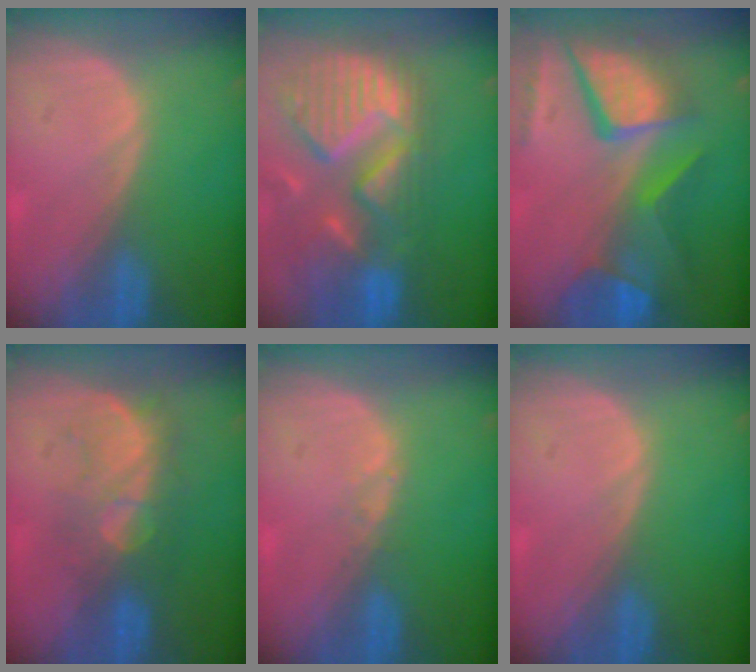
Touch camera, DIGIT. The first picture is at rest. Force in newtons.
{"total": 13.7, "press": 11.6, "slide": 7.4}
{"total": 12.1, "press": 9.9, "slide": 7.0}
{"total": 7.7, "press": 7.5, "slide": 1.9}
{"total": 0.8, "press": 0.7, "slide": 0.1}
{"total": 0.0}